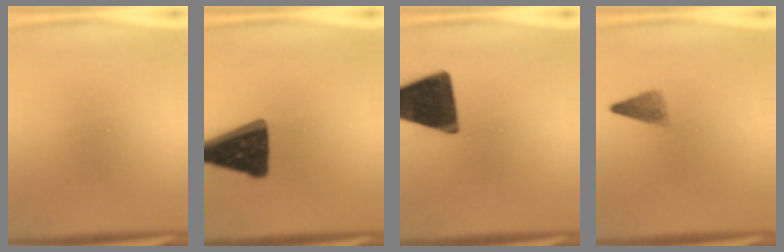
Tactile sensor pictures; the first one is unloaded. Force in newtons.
{"total": 16.6}
{"total": 17.1}
{"total": 2.5}